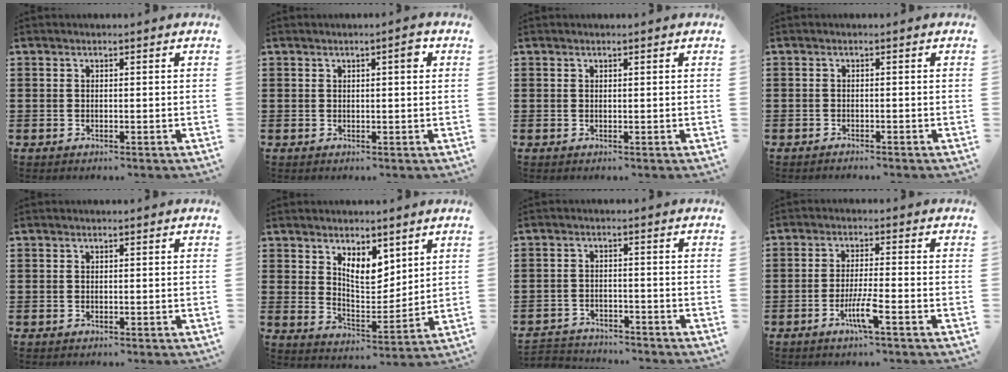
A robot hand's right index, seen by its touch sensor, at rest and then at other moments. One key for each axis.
{"total": 2.1, "fx": 0.8, "fy": 0.4, "fz": 1.9, "tx": -0.030, "ty": 0.003, "tz": 0.010}
{"total": 0.0}
{"total": 0.8, "fx": -0.8, "fy": 0.0, "fz": 0.1, "tx": -0.003, "ty": -0.001, "tz": -0.016}
{"total": 0.0}
{"total": 6.9, "fx": 4.7, "fy": 3.3, "fz": 3.8, "tx": -0.072, "ty": -0.017, "tz": 0.083}
{"total": 2.8, "fx": -2.8, "fy": 0.3, "fz": -0.2, "tx": -0.006, "ty": -0.003, "tz": -0.061}
{"total": 4.8, "fx": -2.5, "fy": 0.0, "fz": 4.1, "tx": -0.082, "ty": -0.014, "tz": -0.046}